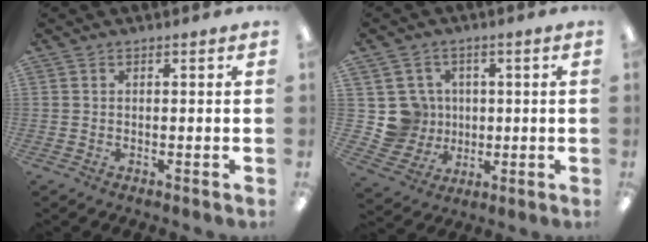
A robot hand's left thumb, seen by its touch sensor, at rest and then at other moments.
{"total": 8.3, "force": [1.4, 8.2, 0.9], "torque": [-0.032, 0.004, 0.038]}